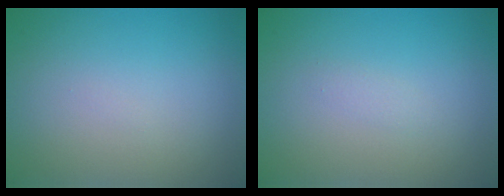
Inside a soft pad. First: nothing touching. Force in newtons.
{"total": 0.6, "press": 0.6, "slide": 0.0}